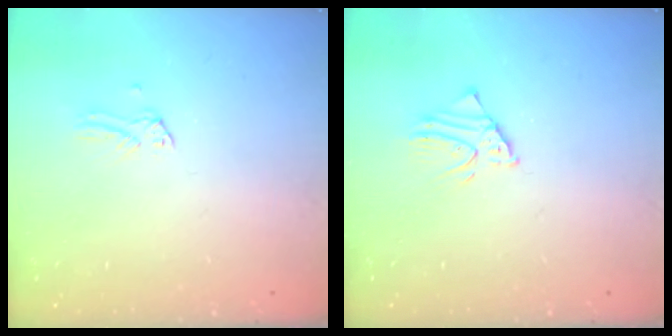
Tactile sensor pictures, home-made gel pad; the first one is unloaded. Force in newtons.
{"total": 1.7, "press": 1.7, "slide": 0.0}